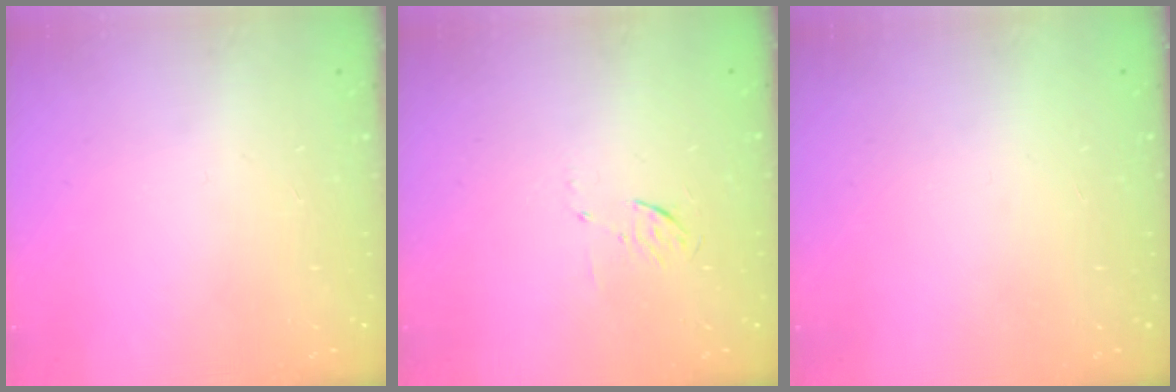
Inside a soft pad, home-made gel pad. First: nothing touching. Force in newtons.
{"total": 4.0, "press": 3.7, "slide": 1.3}
{"total": 1.5, "press": 1.5, "slide": 0.1}